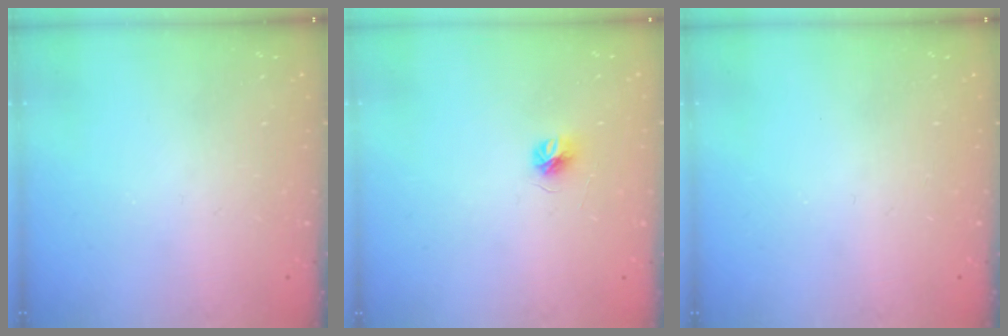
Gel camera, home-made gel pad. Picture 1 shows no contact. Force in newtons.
{"total": 4.5, "press": 4.5, "slide": 0.4}
{"total": 0.0}